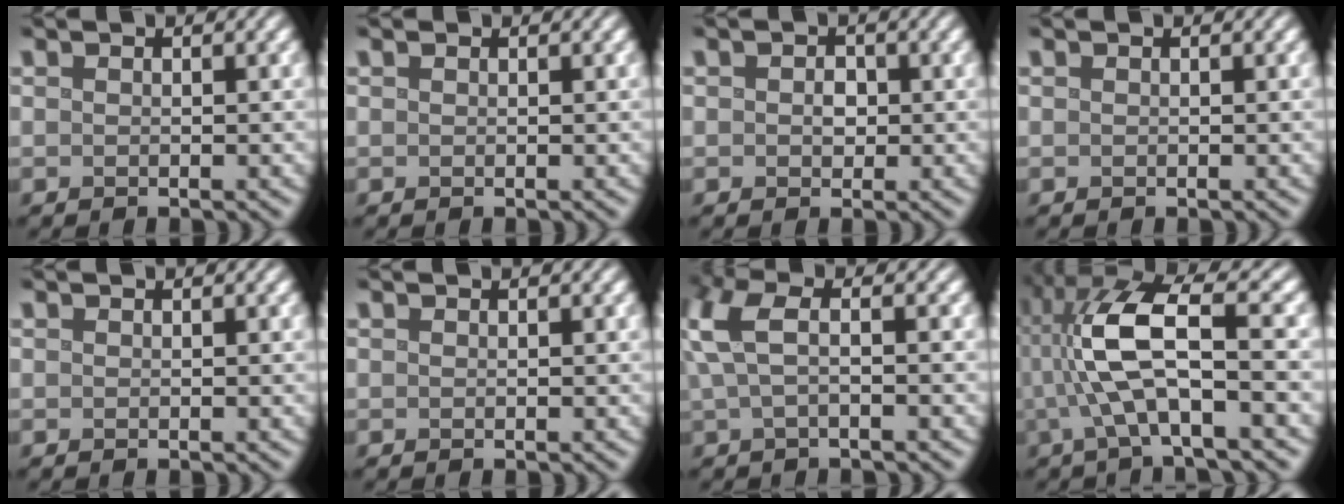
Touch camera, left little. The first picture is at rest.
{"total": 0.0}
{"total": 1.4, "force": [0.1, 1.1, 0.9], "torque": [-0.015, 0.000, -0.002]}
{"total": 0.0}
{"total": 0.0}
{"total": 0.0}
{"total": 4.3, "force": [0.7, 1.6, 3.9], "torque": [-0.094, 0.012, 0.007]}
{"total": 8.7, "force": [-0.2, 2.2, 8.4], "torque": [-0.173, 0.020, -0.008]}